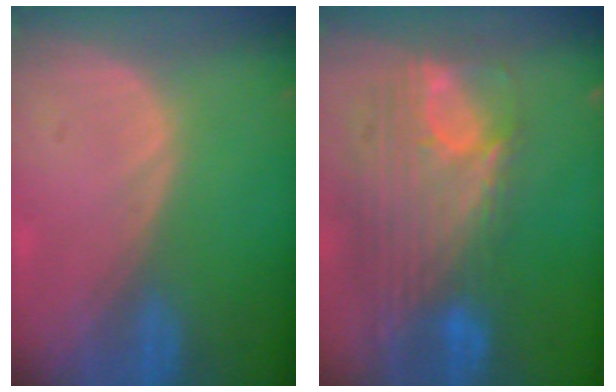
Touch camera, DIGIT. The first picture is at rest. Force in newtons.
{"total": 12.1, "press": 10.3, "slide": 6.4}